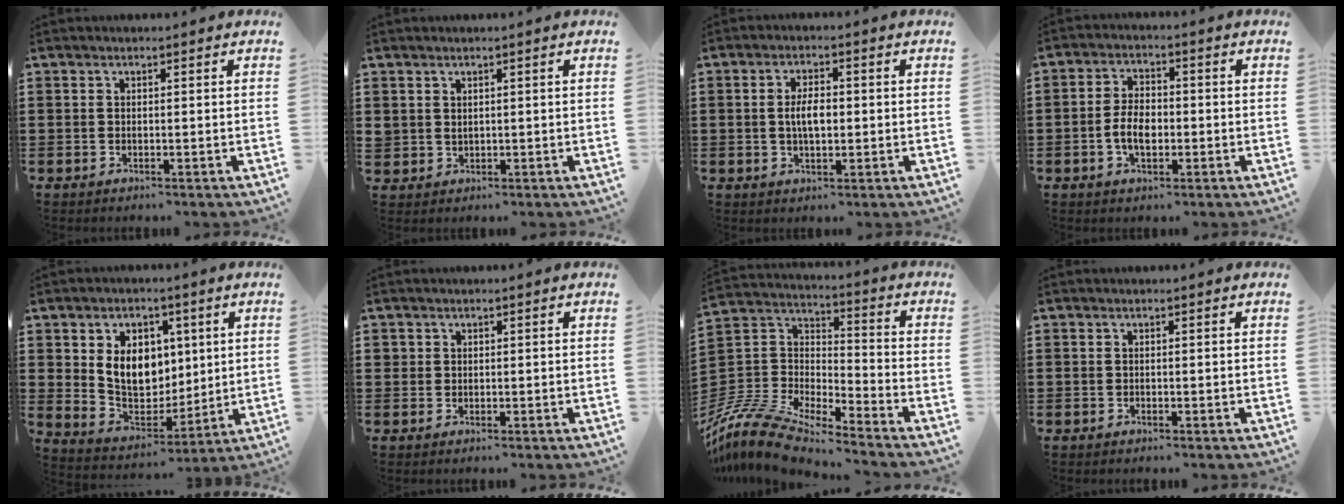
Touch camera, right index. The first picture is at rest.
{"total": 1.6, "force": [1.1, 1.2, 0.1], "torque": [-0.007, 0.006, 0.022]}
{"total": 4.1, "force": [-0.2, 1.7, 3.7], "torque": [-0.063, -0.001, -0.007]}
{"total": 5.1, "force": [-1.2, 2.9, 4.1], "torque": [-0.095, 0.000, -0.028]}
{"total": 8.9, "force": [1.7, 6.9, 5.3], "torque": [-0.109, 0.009, 0.030]}
{"total": 1.1, "force": [0.4, 1.0, 0.1], "torque": [-0.004, 0.004, 0.009]}
{"total": 10.1, "force": [-9.5, 1.8, 2.7], "torque": [-0.090, -0.001, -0.201]}
{"total": 0.0}